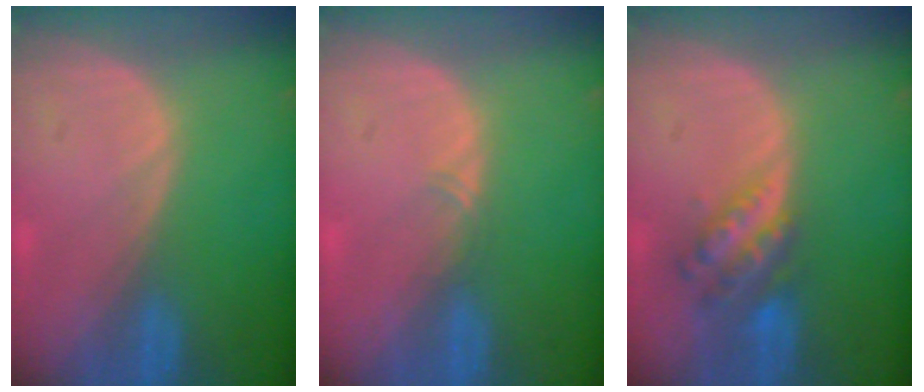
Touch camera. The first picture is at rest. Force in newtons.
{"total": 0.8, "press": 0.7, "slide": 0.4}
{"total": 6.1, "press": 5.3, "slide": 2.9}